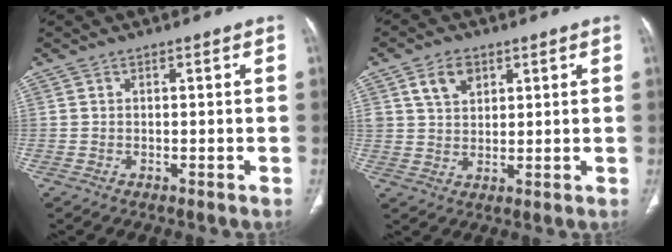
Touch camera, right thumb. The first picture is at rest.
{"total": 5.9, "force": [3.0, 3.9, 3.2], "torque": [-0.043, -0.013, 0.058]}